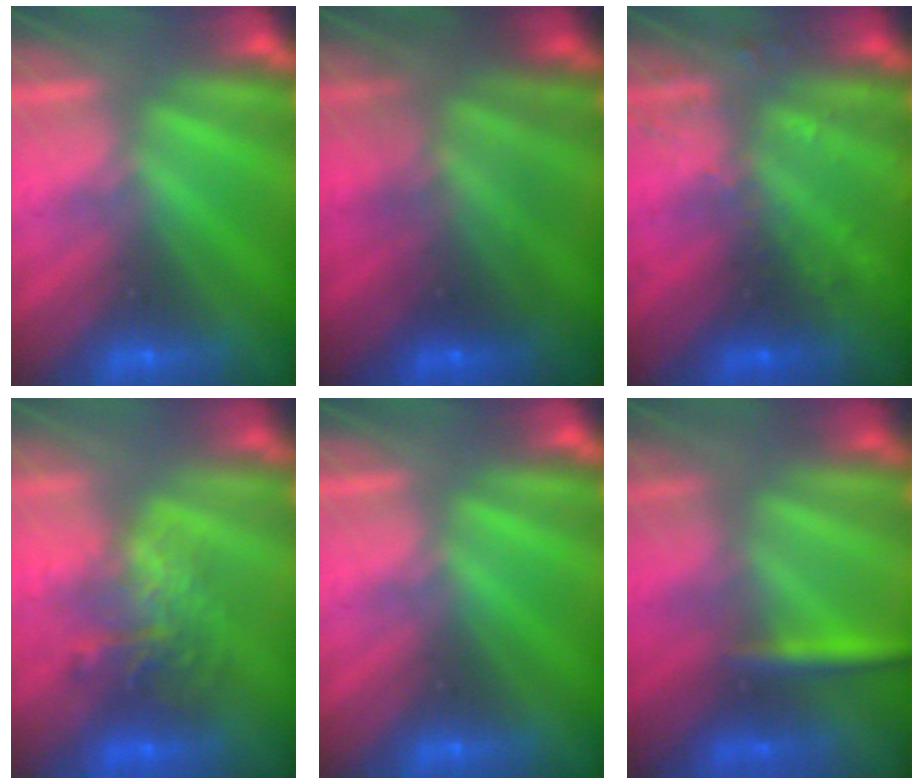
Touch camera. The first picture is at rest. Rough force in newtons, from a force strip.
{"total": 7.2}
{"total": 2.9}
{"total": 7.8}
{"total": 0.0}
{"total": 2.8}